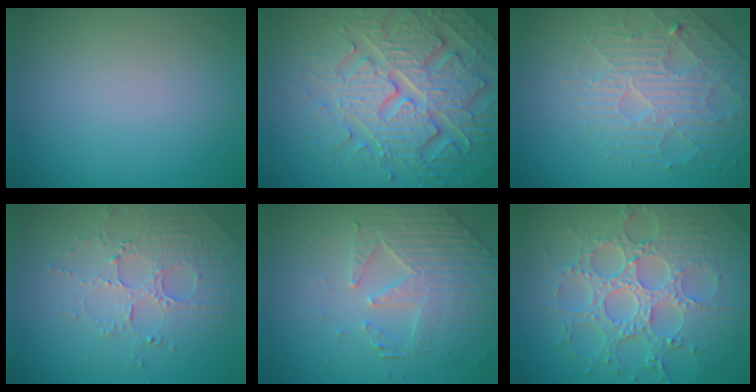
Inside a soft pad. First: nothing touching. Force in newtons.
{"total": 8.2, "press": 7.9, "slide": 1.8}
{"total": 4.1, "press": 4.0, "slide": 1.0}
{"total": 5.0, "press": 3.4, "slide": 3.6}
{"total": 4.9, "press": 3.9, "slide": 2.9}
{"total": 8.5, "press": 6.3, "slide": 5.8}